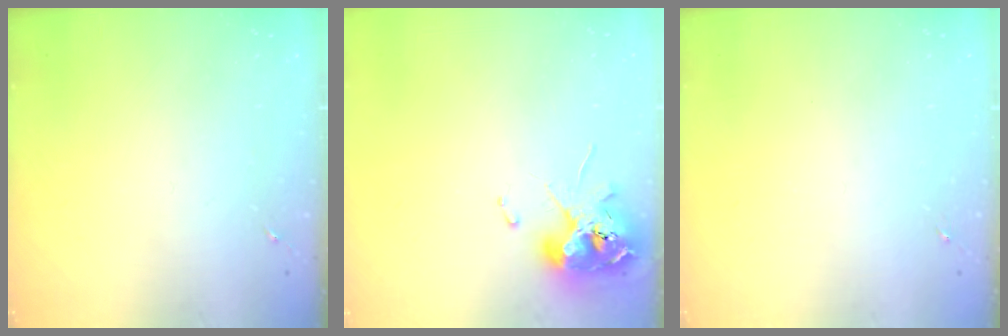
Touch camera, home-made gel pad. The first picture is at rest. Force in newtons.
{"total": 10.9, "press": 10.8, "slide": 1.8}
{"total": 0.0}